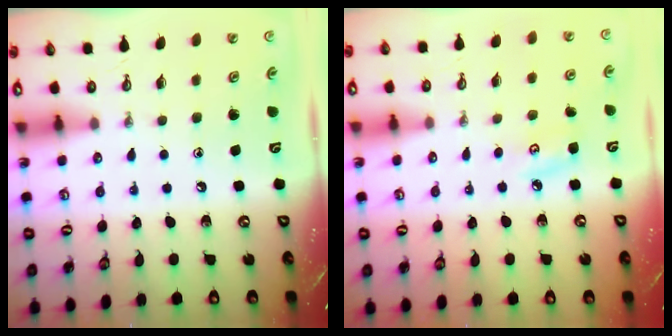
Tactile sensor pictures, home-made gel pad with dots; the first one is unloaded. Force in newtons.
{"total": 5.0, "press": 5.0, "slide": 0.5}